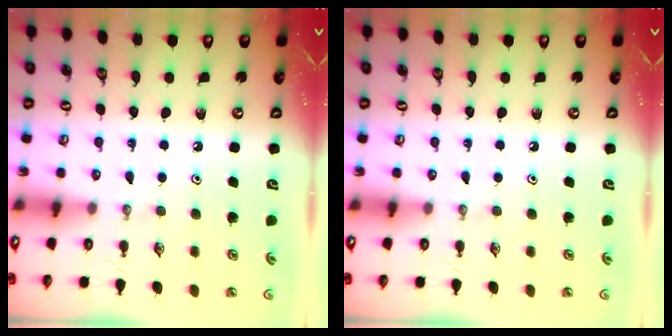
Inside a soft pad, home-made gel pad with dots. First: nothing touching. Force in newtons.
{"total": 0.0}